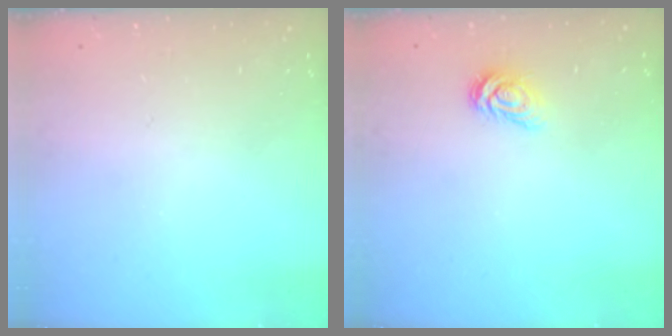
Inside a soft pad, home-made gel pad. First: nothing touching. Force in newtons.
{"total": 3.4, "press": 3.4, "slide": 0.4}